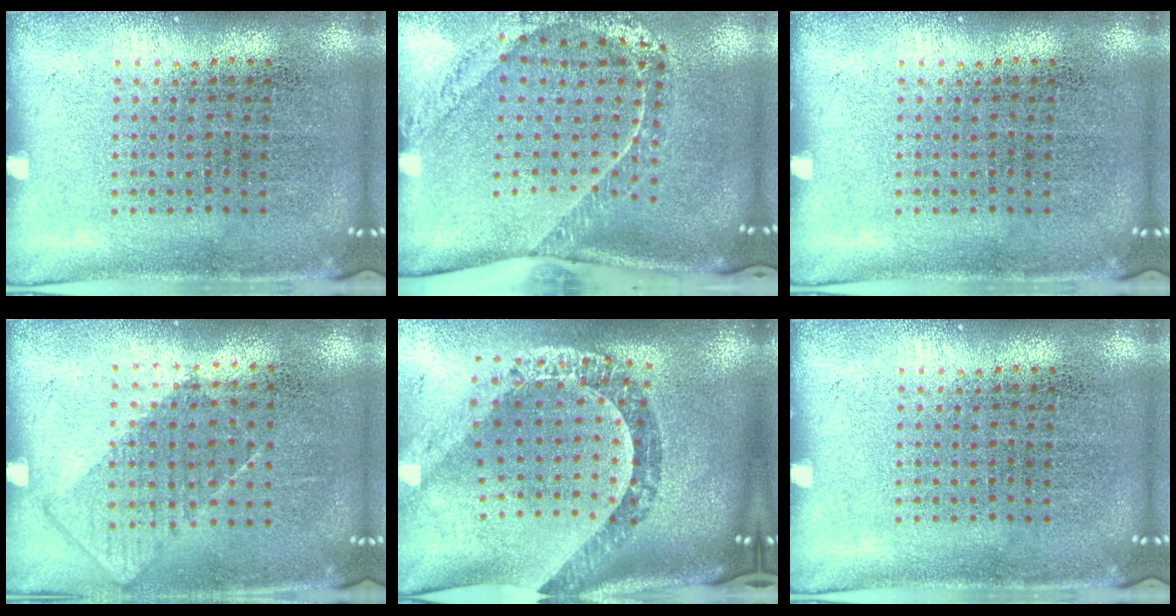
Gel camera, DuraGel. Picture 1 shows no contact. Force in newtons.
{"total": 1.8, "press": 1.5, "slide": 1.1}
{"total": 0.0}
{"total": 0.9, "press": 0.7, "slide": 0.5}
{"total": 2.4, "press": 1.9, "slide": 1.5}
{"total": 0.0}